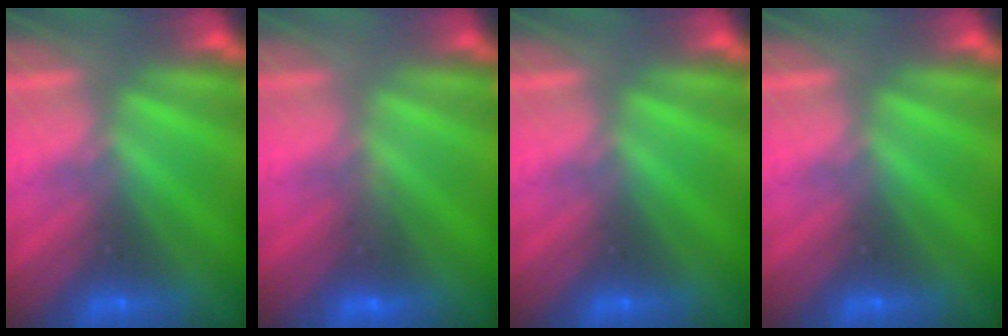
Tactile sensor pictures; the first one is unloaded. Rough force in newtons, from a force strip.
{"total": 3.0}
{"total": 0.0}
{"total": 0.0}